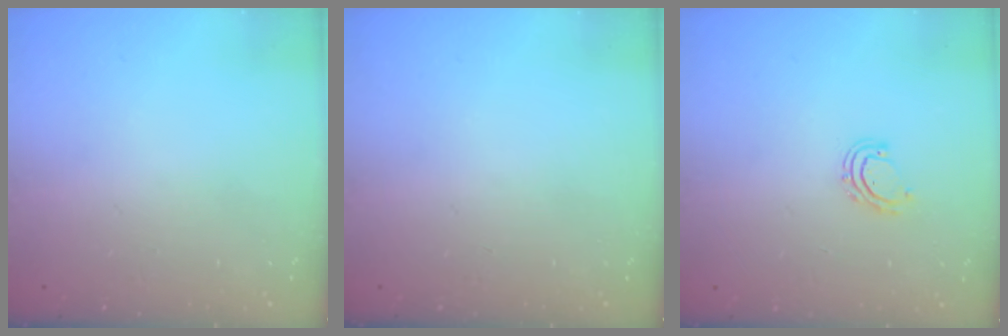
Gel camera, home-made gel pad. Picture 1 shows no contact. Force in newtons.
{"total": 0.0}
{"total": 6.1, "press": 5.9, "slide": 1.4}